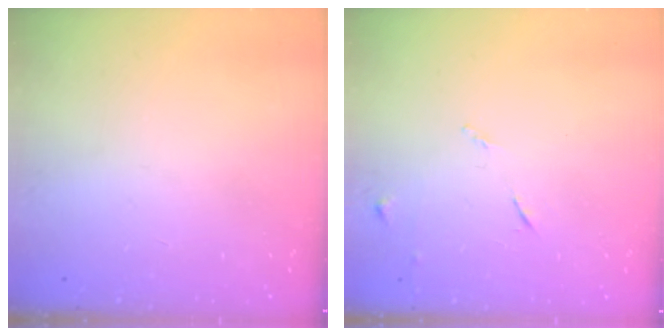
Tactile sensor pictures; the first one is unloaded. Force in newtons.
{"total": 6.3, "press": 6.3, "slide": 0.6}